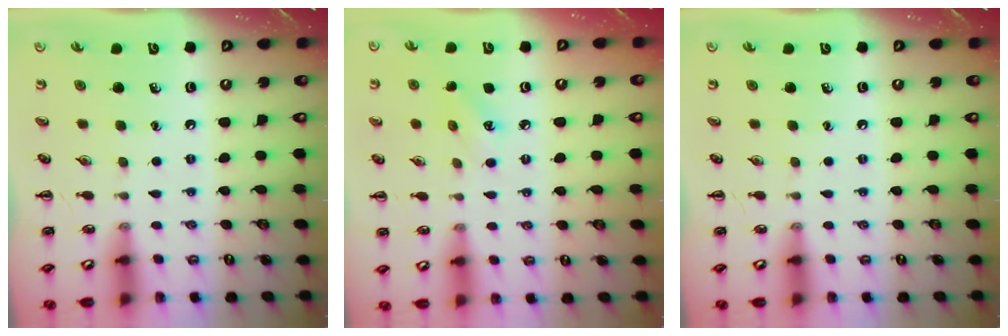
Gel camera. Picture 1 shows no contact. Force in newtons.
{"total": 4.5, "press": 4.3, "slide": 1.2}
{"total": 0.0}